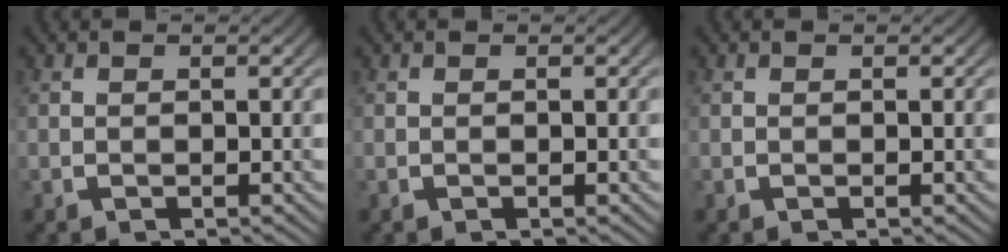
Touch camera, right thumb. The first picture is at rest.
{"total": 0.0}
{"total": 0.0}